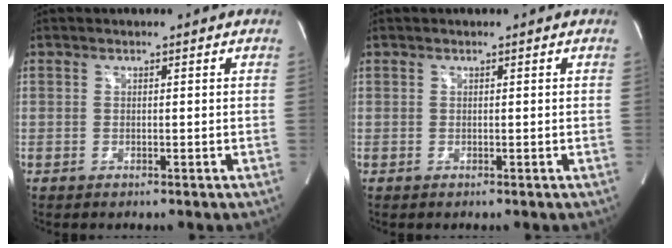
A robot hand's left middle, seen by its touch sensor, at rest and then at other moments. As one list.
[{"total": 0.0}]